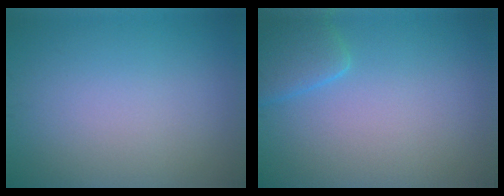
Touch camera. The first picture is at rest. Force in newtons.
{"total": 2.5, "press": 2.5, "slide": 0.3}